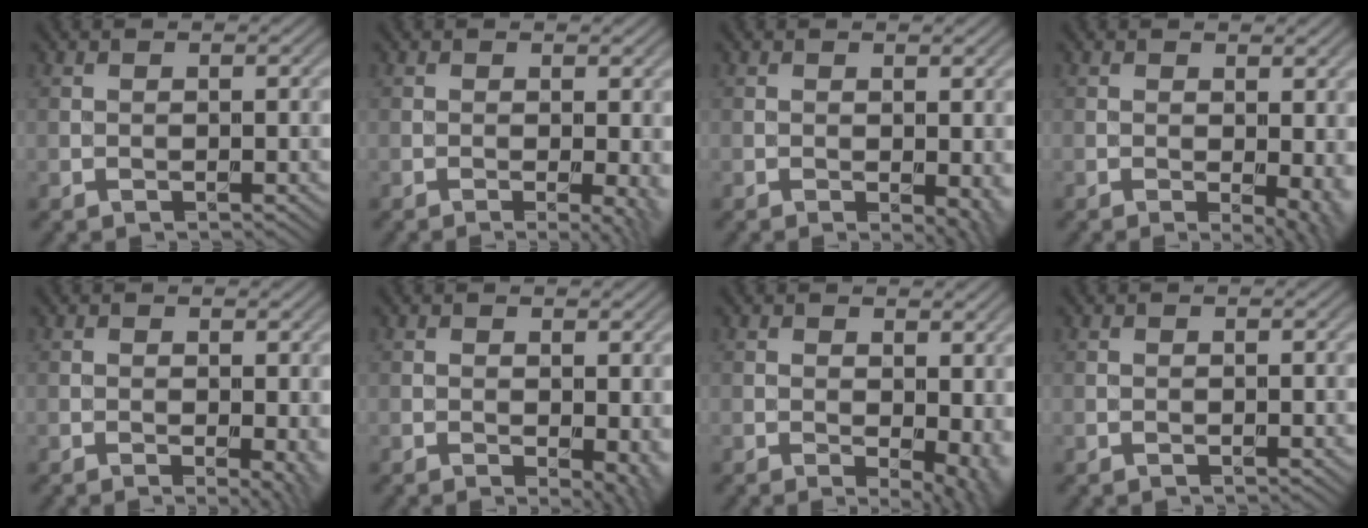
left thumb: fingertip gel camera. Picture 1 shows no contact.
{"total": 3.6, "force": [-0.6, 0.8, 3.4], "torque": [-0.049, -0.007, -0.007]}
{"total": 3.3, "force": [-0.7, 1.3, 2.9], "torque": [-0.034, -0.011, -0.007]}
{"total": 4.5, "force": [-0.2, 1.6, 4.2], "torque": [-0.051, -0.006, -0.001]}
{"total": 3.1, "force": [-0.3, 0.9, 3.0], "torque": [-0.036, -0.006, -0.005]}
{"total": 3.9, "force": [-0.6, 1.8, 3.4], "torque": [-0.040, -0.009, -0.005]}
{"total": 6.3, "force": [0.0, 3.2, 5.4], "torque": [-0.061, -0.008, 0.006]}
{"total": 0.0}